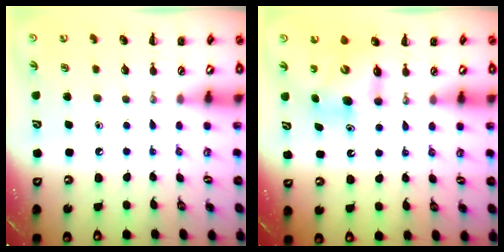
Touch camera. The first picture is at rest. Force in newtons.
{"total": 6.5, "press": 6.5, "slide": 0.8}